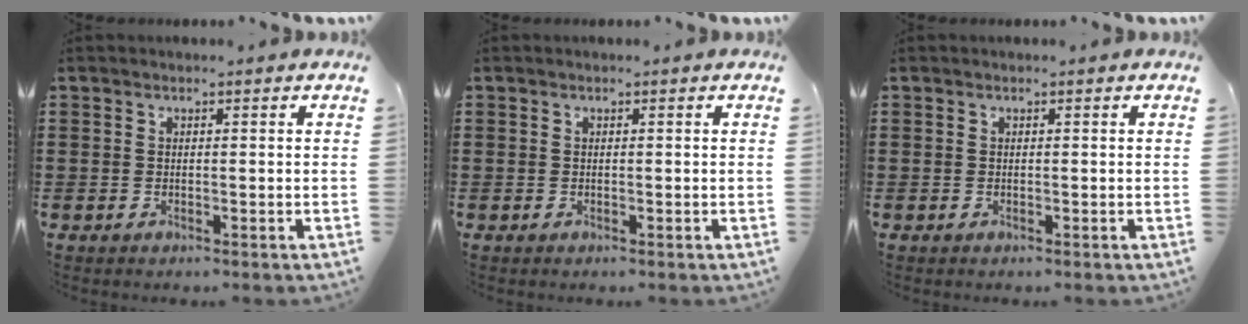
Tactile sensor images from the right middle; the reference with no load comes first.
{"total": 0.0}
{"total": 0.0}